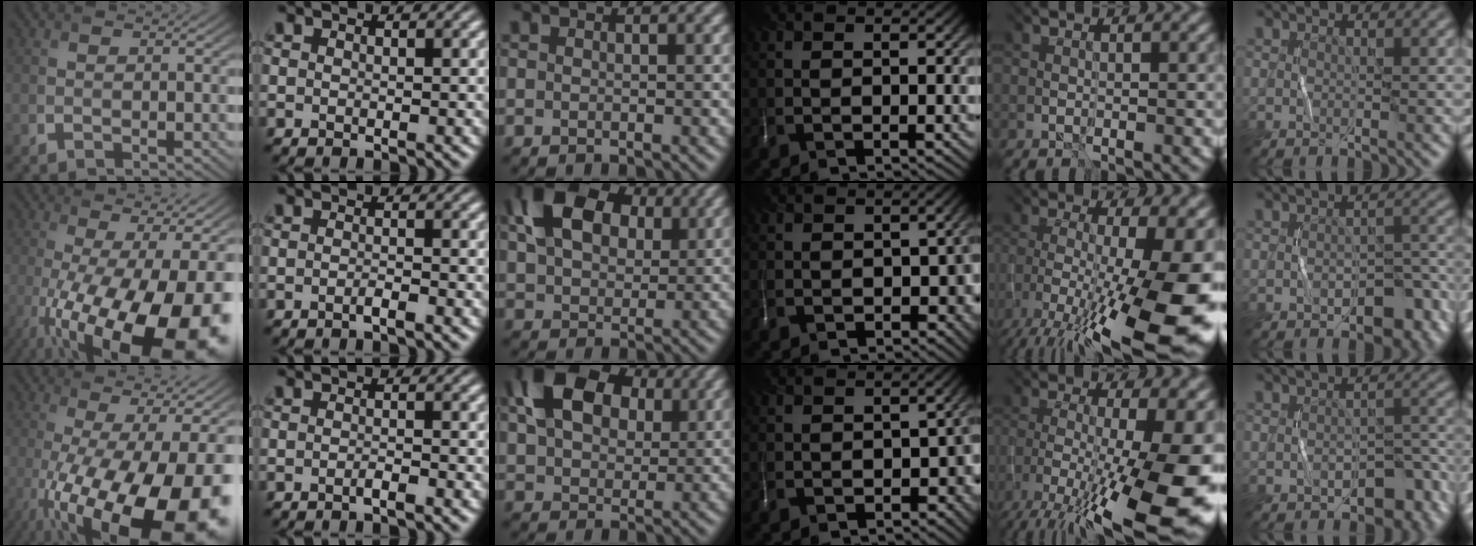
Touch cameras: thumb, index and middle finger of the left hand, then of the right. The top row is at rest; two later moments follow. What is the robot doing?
{"motion": "wrap", "object": "string"}